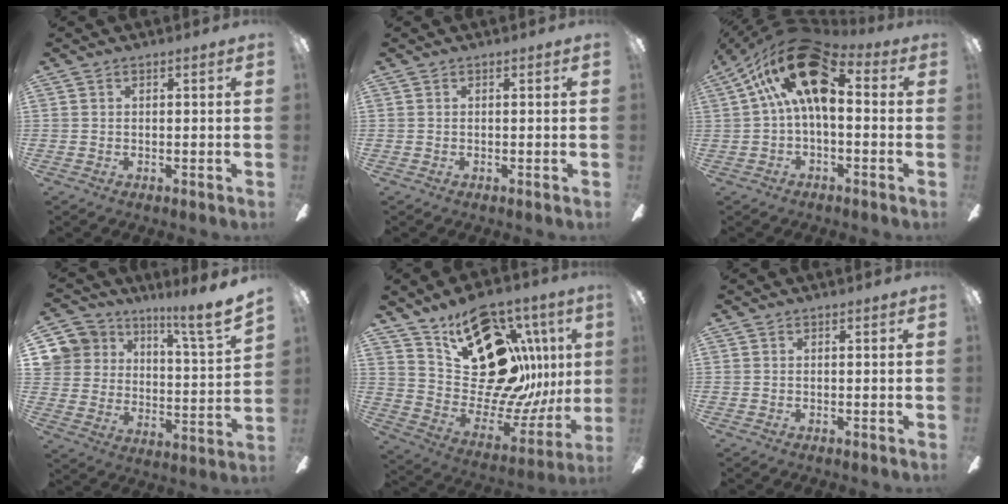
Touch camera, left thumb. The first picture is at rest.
{"total": 0.0}
{"total": 20.6, "force": [7.6, 9.6, 16.5], "torque": [-0.288, -0.032, 0.130]}
{"total": 12.8, "force": [10.7, 4.7, 5.1], "torque": [-0.091, -0.080, 0.190]}
{"total": 25.1, "force": [11.0, 15.2, 16.7], "torque": [-0.247, -0.075, 0.223]}
{"total": 0.0}